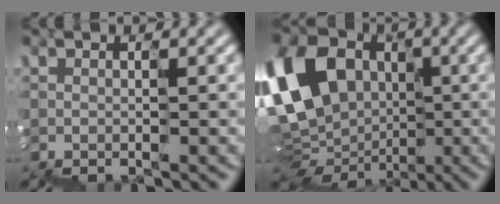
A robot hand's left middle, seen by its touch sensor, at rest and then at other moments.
{"total": 10.5, "force": [-0.1, 8.7, 5.9], "torque": [-0.150, 0.003, 0.000]}